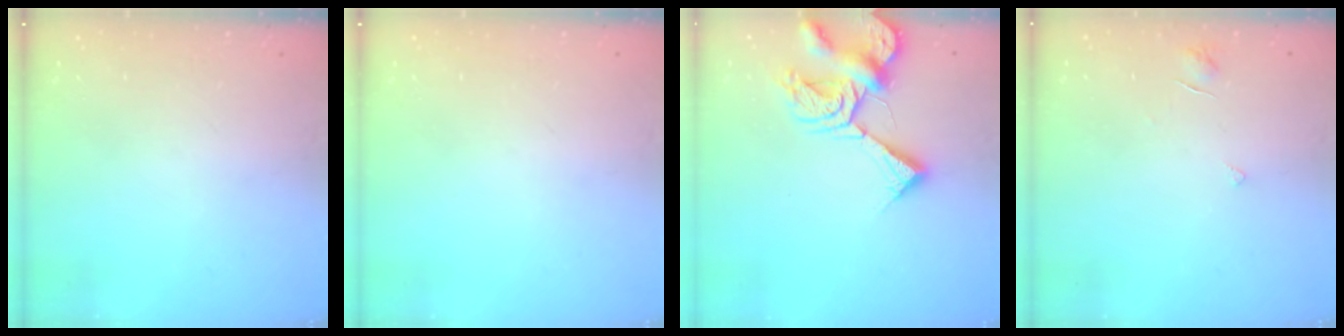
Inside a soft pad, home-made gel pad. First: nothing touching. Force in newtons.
{"total": 0.0}
{"total": 11.7, "press": 11.6, "slide": 1.5}
{"total": 3.0, "press": 3.0, "slide": 0.2}